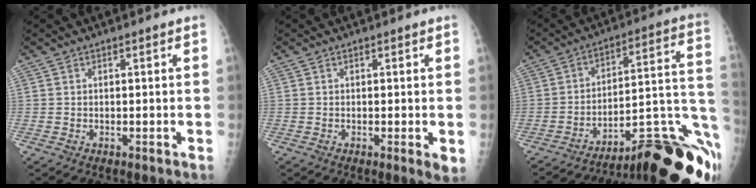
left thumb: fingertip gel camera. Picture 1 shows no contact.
{"total": 2.3, "force": [-0.2, 0.4, 2.2], "torque": [-0.035, -0.009, -0.006]}
{"total": 25.1, "force": [-14.9, 6.3, 19.2], "torque": [-0.151, 0.084, -0.204]}